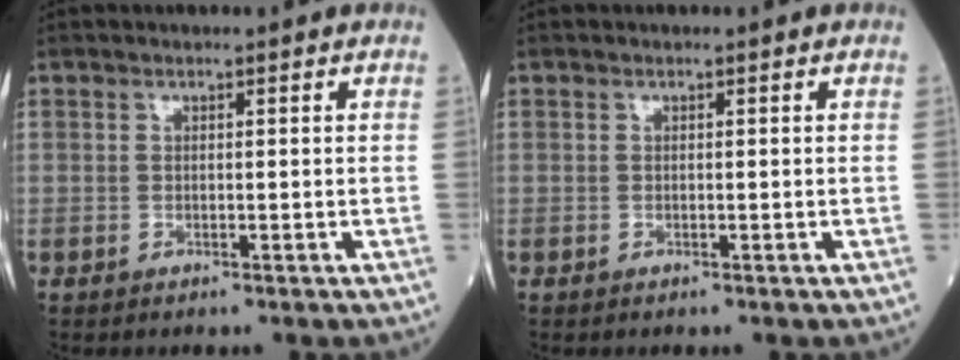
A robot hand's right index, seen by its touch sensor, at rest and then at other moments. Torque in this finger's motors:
{"motor_torque": [0.04, 0.01, 0.00, -0.01]}